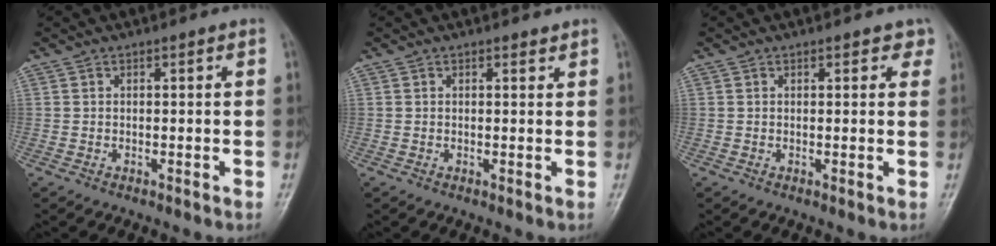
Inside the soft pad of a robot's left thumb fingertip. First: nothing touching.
{"total": 1.1, "force": [0.9, 0.6, 0.4], "torque": [-0.001, -0.006, 0.009]}
{"total": 2.4, "force": [1.5, 1.3, 1.2], "torque": [0.008, -0.004, 0.012]}